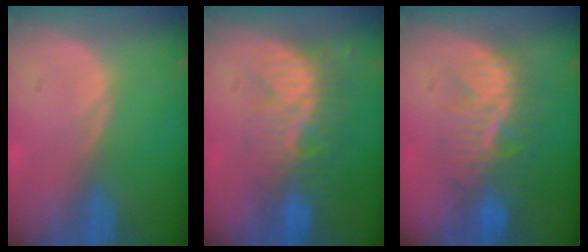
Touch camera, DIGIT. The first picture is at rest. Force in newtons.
{"total": 8.4, "press": 7.6, "slide": 3.5}
{"total": 8.6, "press": 8.0, "slide": 2.9}